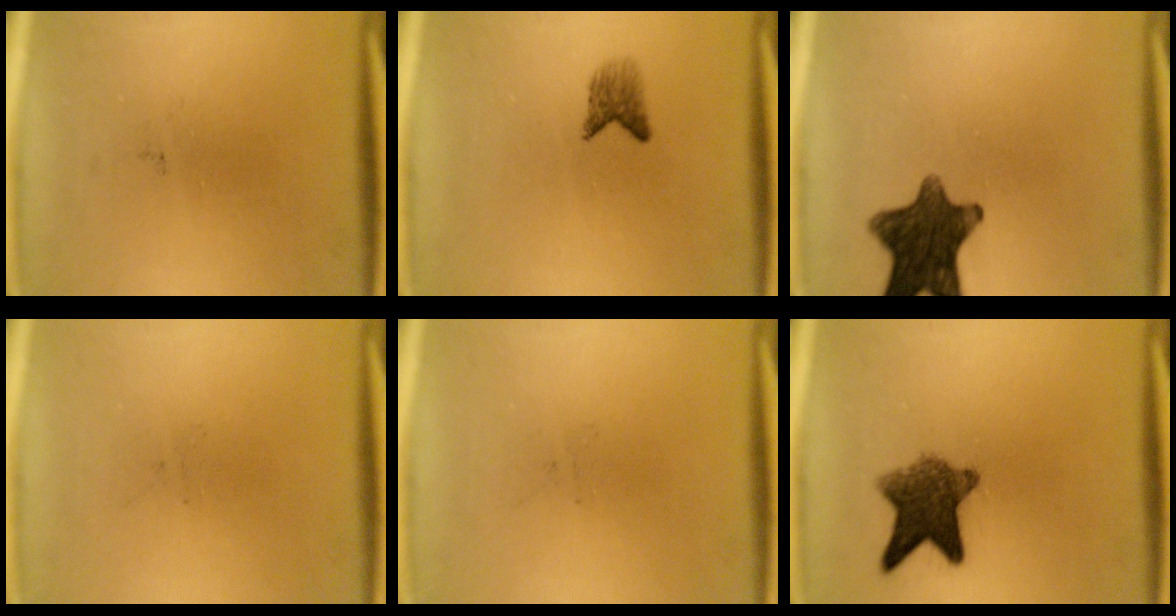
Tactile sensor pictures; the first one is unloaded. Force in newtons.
{"total": 2.3}
{"total": 11.4}
{"total": 0.0}
{"total": 0.0}
{"total": 8.1}